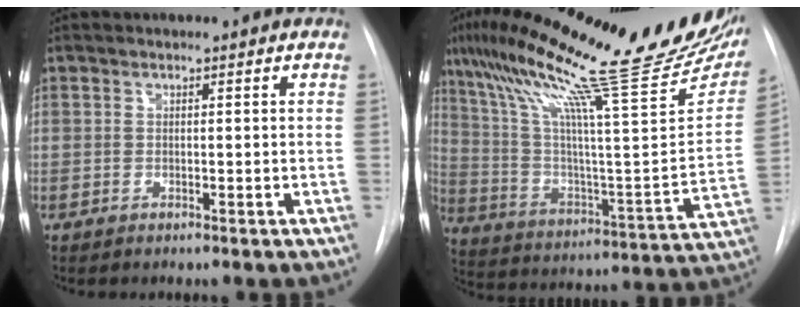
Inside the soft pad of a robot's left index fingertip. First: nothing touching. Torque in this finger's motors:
{"motor_torque": [0.80, -1.34, 0.52, 0.18]}